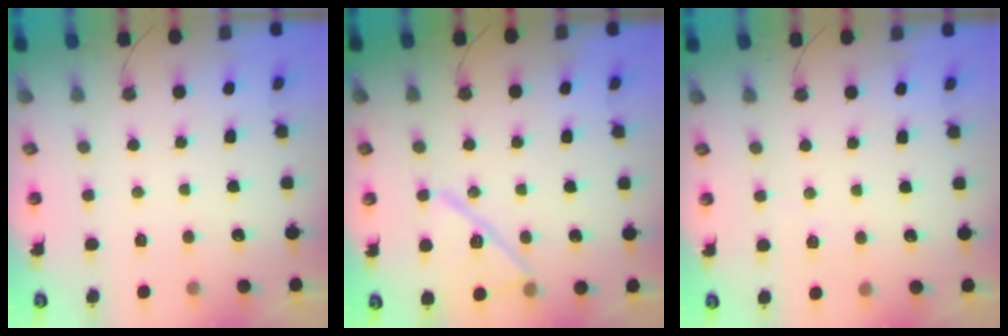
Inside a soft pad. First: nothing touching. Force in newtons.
{"total": 13.0, "press": 13.0, "slide": 1.0}
{"total": 2.9, "press": 2.1, "slide": 2.1}